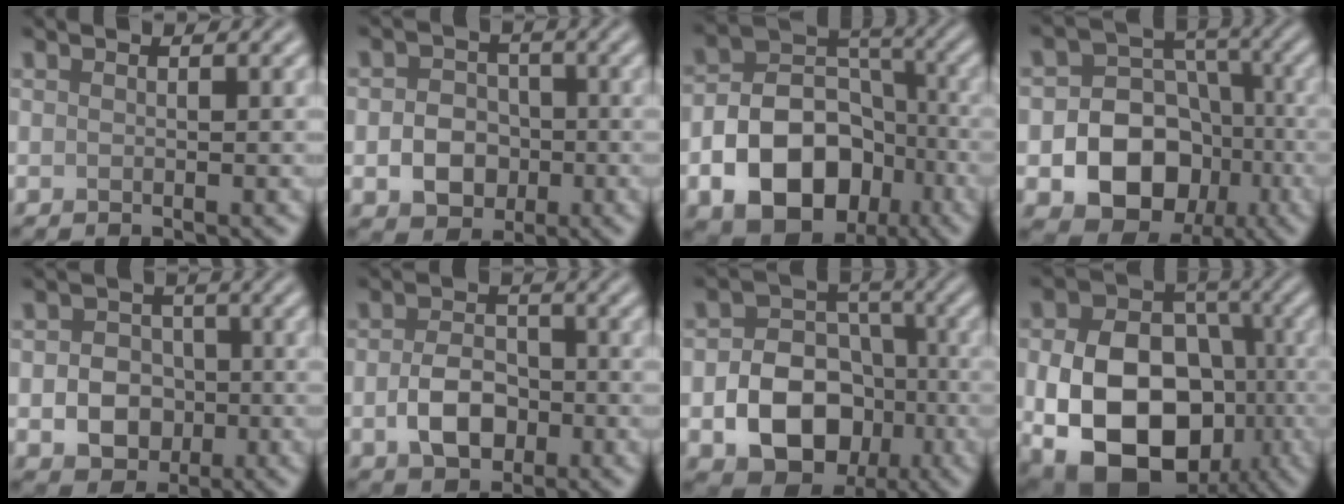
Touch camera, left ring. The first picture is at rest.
{"total": 4.1, "force": [-1.0, 3.4, 2.1], "torque": [-0.030, 0.000, -0.019]}
{"total": 11.3, "force": [-4.4, 8.1, 6.6], "torque": [-0.109, -0.004, -0.080]}
{"total": 11.2, "force": [-3.4, 9.3, 5.2], "torque": [-0.069, -0.005, -0.084]}
{"total": 4.8, "force": [-1.1, 4.0, 2.5], "torque": [-0.025, -0.003, -0.026]}
{"total": 4.5, "force": [-1.2, 3.1, 3.0], "torque": [-0.059, 0.000, -0.026]}
{"total": 9.0, "force": [-2.7, 6.9, 5.1], "torque": [-0.072, -0.008, -0.053]}
{"total": 14.0, "force": [-3.7, 9.9, 9.3], "torque": [-0.161, -0.023, -0.066]}